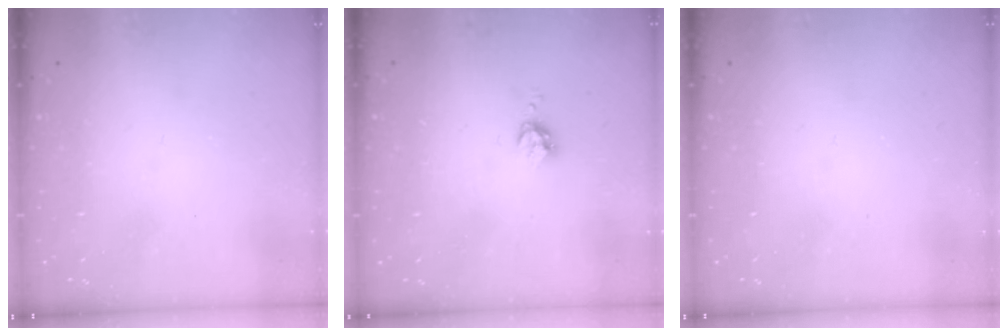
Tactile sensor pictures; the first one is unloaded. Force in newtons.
{"total": 4.2, "press": 4.1, "slide": 0.4}
{"total": 0.0}